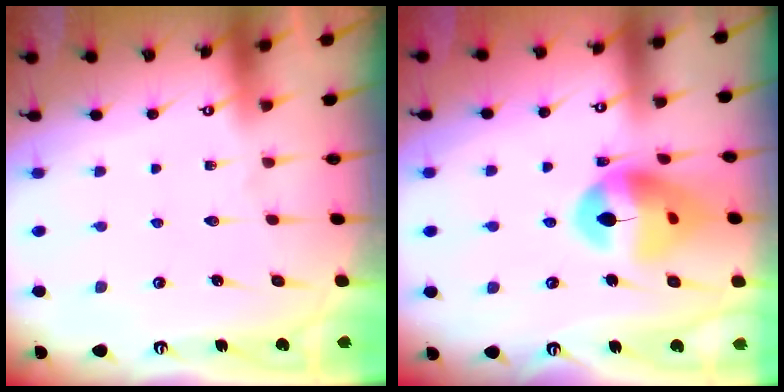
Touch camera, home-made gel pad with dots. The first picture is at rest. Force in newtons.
{"total": 15.7, "press": 15.6, "slide": 1.9}